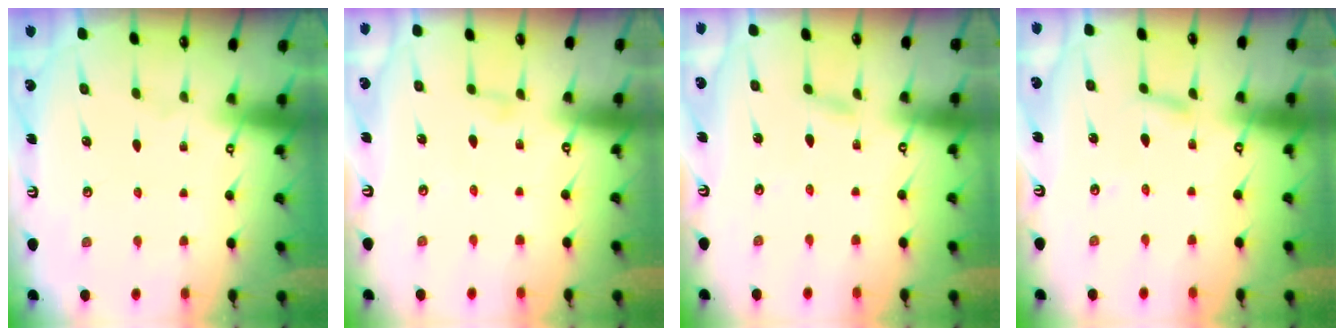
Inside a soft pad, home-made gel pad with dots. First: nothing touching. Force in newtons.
{"total": 2.5, "press": 2.4, "slide": 0.3}
{"total": 1.5, "press": 1.5, "slide": 0.1}
{"total": 2.2, "press": 2.2, "slide": 0.2}